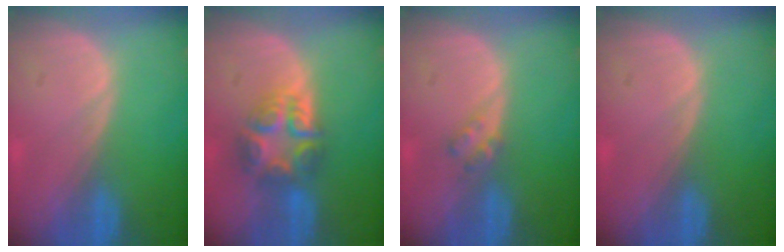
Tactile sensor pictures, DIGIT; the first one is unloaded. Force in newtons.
{"total": 7.8, "press": 6.7, "slide": 3.9}
{"total": 2.0, "press": 2.0, "slide": 0.2}
{"total": 0.0}